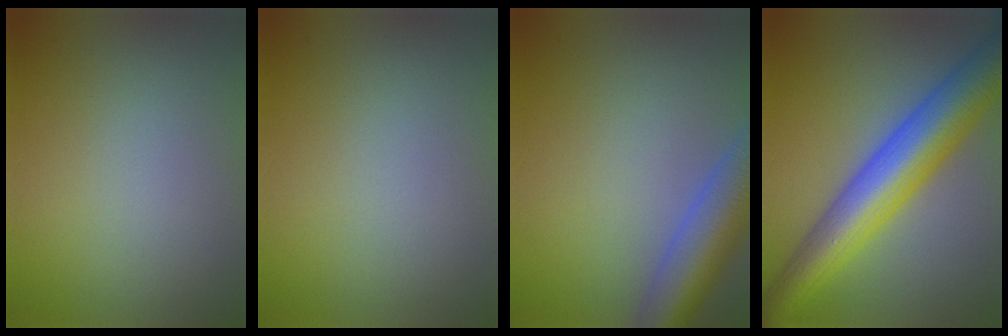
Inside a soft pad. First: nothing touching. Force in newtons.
{"total": 0.0}
{"total": 7.7, "press": 7.7, "slide": 0.5}
{"total": 10.0, "press": 10.0, "slide": 0.3}